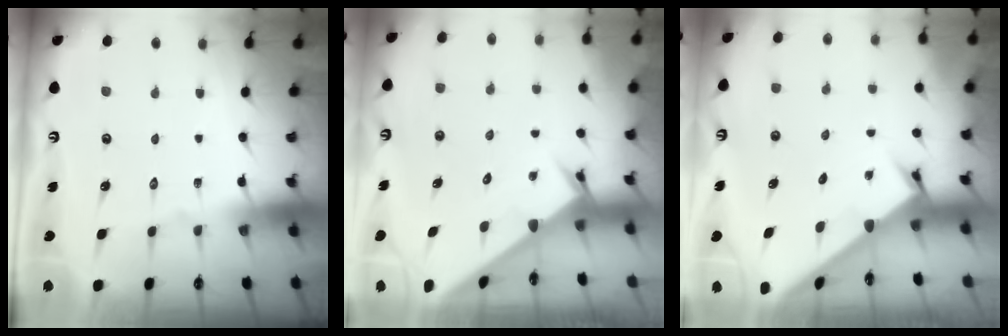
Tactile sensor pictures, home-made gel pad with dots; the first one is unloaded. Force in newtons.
{"total": 2.7, "press": 2.7, "slide": 0.1}
{"total": 1.9, "press": 1.9, "slide": 0.1}